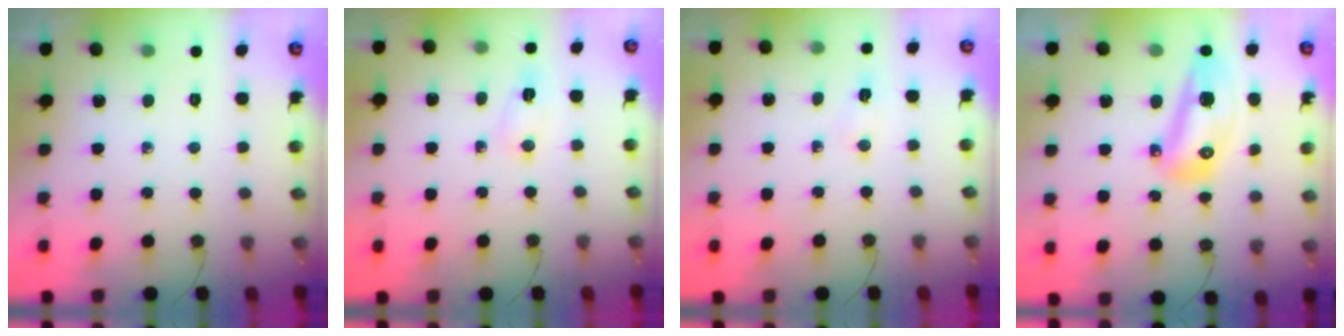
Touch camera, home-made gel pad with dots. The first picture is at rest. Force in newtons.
{"total": 2.3, "press": 2.2, "slide": 0.6}
{"total": 2.7, "press": 1.1, "slide": 2.5}
{"total": 12.6, "press": 12.5, "slide": 1.6}